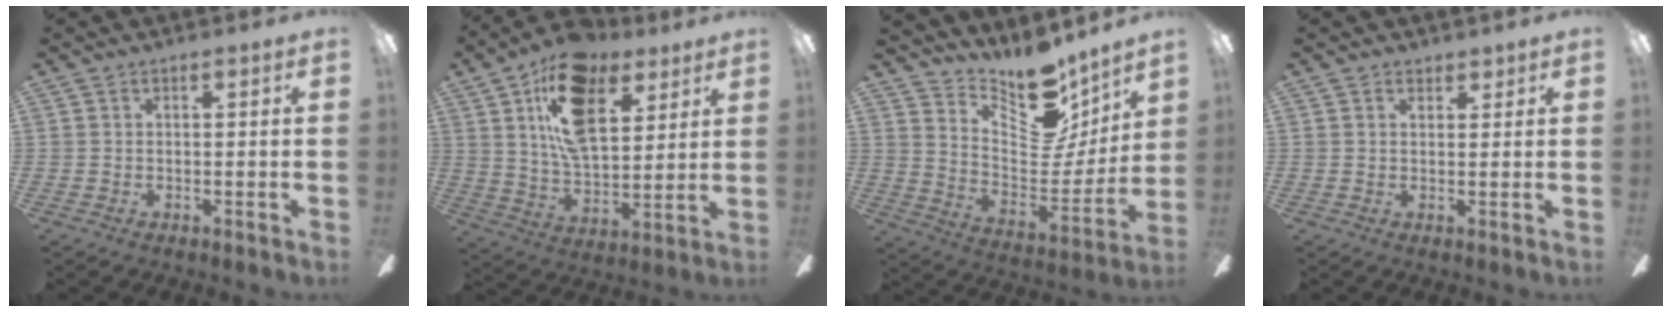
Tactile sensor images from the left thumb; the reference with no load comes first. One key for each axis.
{"total": 19.0, "fx": 10.1, "fy": 10.3, "fz": 12.3, "tx": -0.219, "ty": -0.030, "tz": 0.178}
{"total": 14.3, "fx": 11.7, "fy": 6.0, "fz": 5.6, "tx": -0.086, "ty": -0.109, "tz": 0.204}
{"total": 1.4, "fx": 1.1, "fy": 0.9, "fz": 0.3, "tx": 0.008, "ty": -0.003, "tz": 0.017}